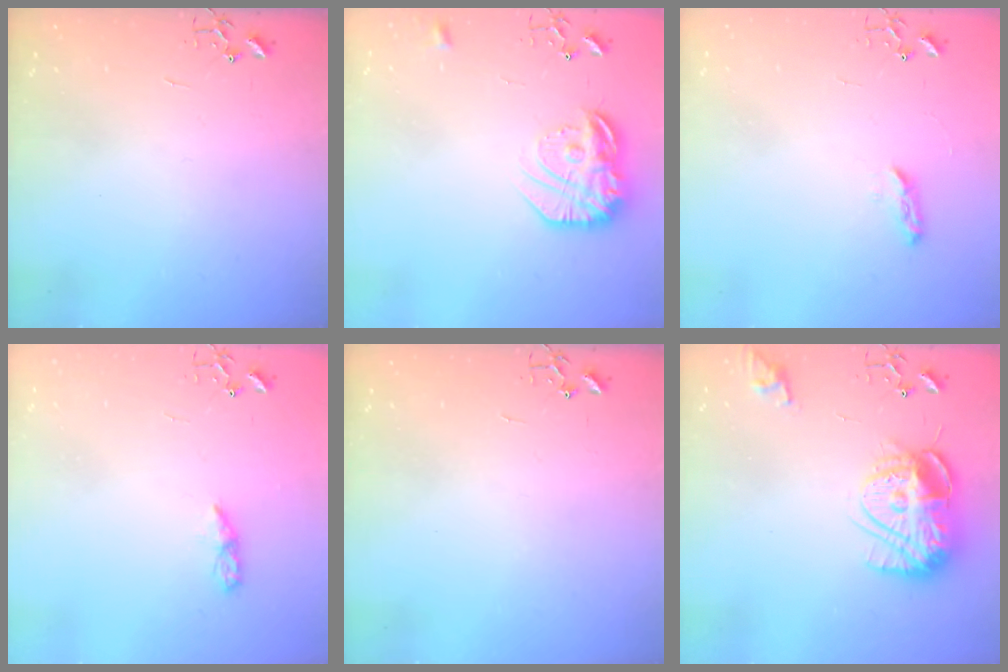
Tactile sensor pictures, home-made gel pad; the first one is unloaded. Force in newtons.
{"total": 18.3, "press": 18.2, "slide": 1.3}
{"total": 5.3, "press": 5.2, "slide": 0.6}
{"total": 5.1, "press": 5.1, "slide": 0.6}
{"total": 0.0}
{"total": 15.8, "press": 15.7, "slide": 1.4}